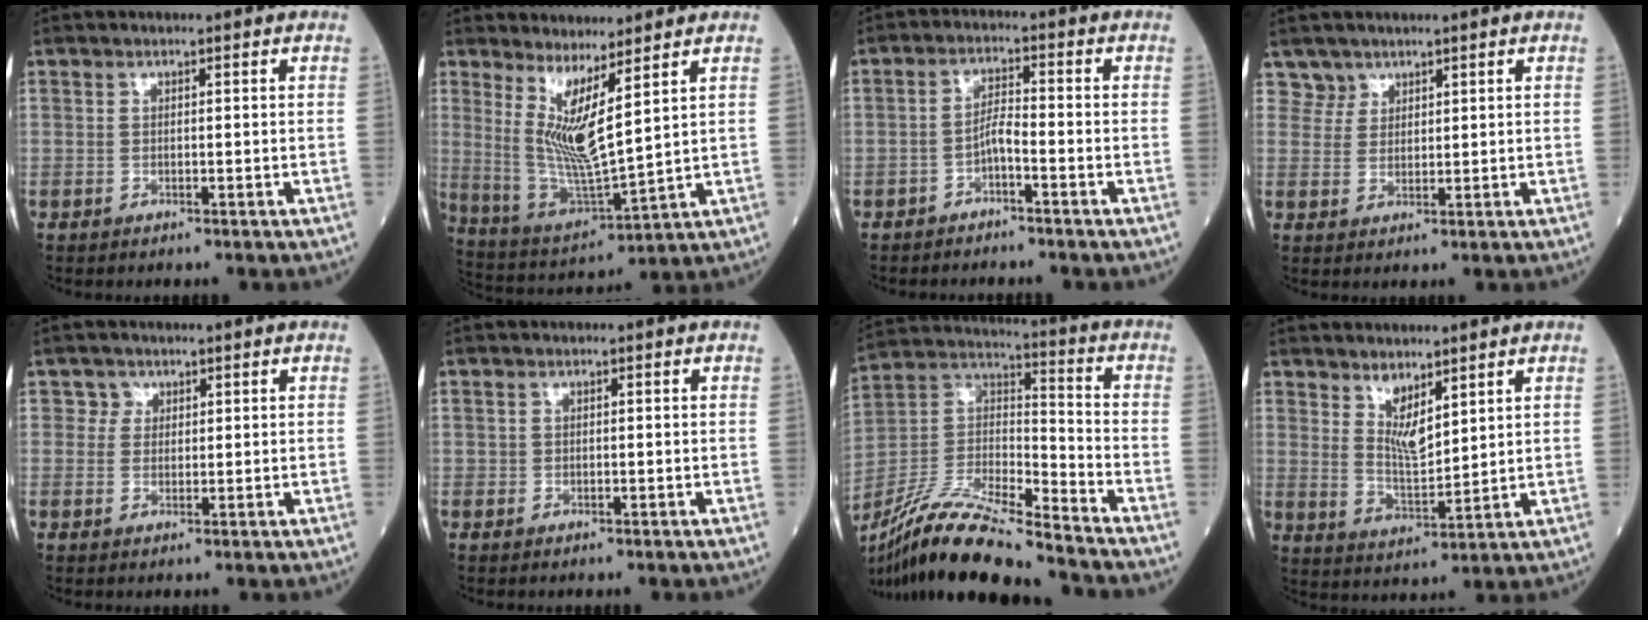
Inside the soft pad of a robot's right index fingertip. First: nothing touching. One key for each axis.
{"total": 9.2, "fx": 3.7, "fy": 0.3, "fz": 8.4, "tx": -0.178, "ty": -0.032, "tz": 0.082}
{"total": 2.7, "fx": -1.8, "fy": 0.4, "fz": 2.1, "tx": -0.037, "ty": 0.004, "tz": -0.033}
{"total": 2.5, "fx": 2.0, "fy": 1.3, "fz": -0.5, "tx": 0.018, "ty": 0.005, "tz": 0.037}
{"total": 2.0, "fx": 1.0, "fy": 1.7, "fz": -0.3, "tx": 0.016, "ty": 0.000, "tz": 0.010}
{"total": 0.0}
{"total": 19.0, "fx": -16.2, "fy": 1.5, "fz": 9.8, "tx": -0.214, "ty": -0.012, "tz": -0.307}
{"total": 5.1, "fx": 3.2, "fy": 1.6, "fz": 3.7, "tx": -0.078, "ty": -0.011, "tz": 0.070}